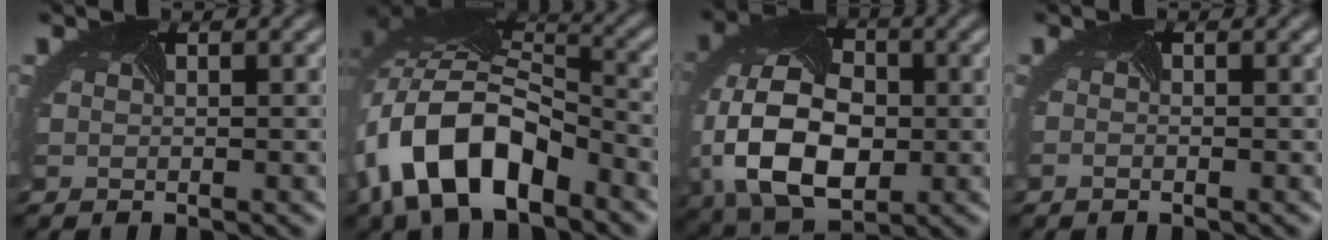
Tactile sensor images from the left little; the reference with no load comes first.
{"total": 12.2, "force": [-5.9, 6.4, 8.6], "torque": [-0.181, -0.009, -0.109]}
{"total": 11.9, "force": [-2.0, 7.9, 8.7], "torque": [-0.201, -0.024, -0.028]}
{"total": 0.7, "force": [-0.6, -0.2, 0.1], "torque": [-0.003, -0.008, -0.005]}